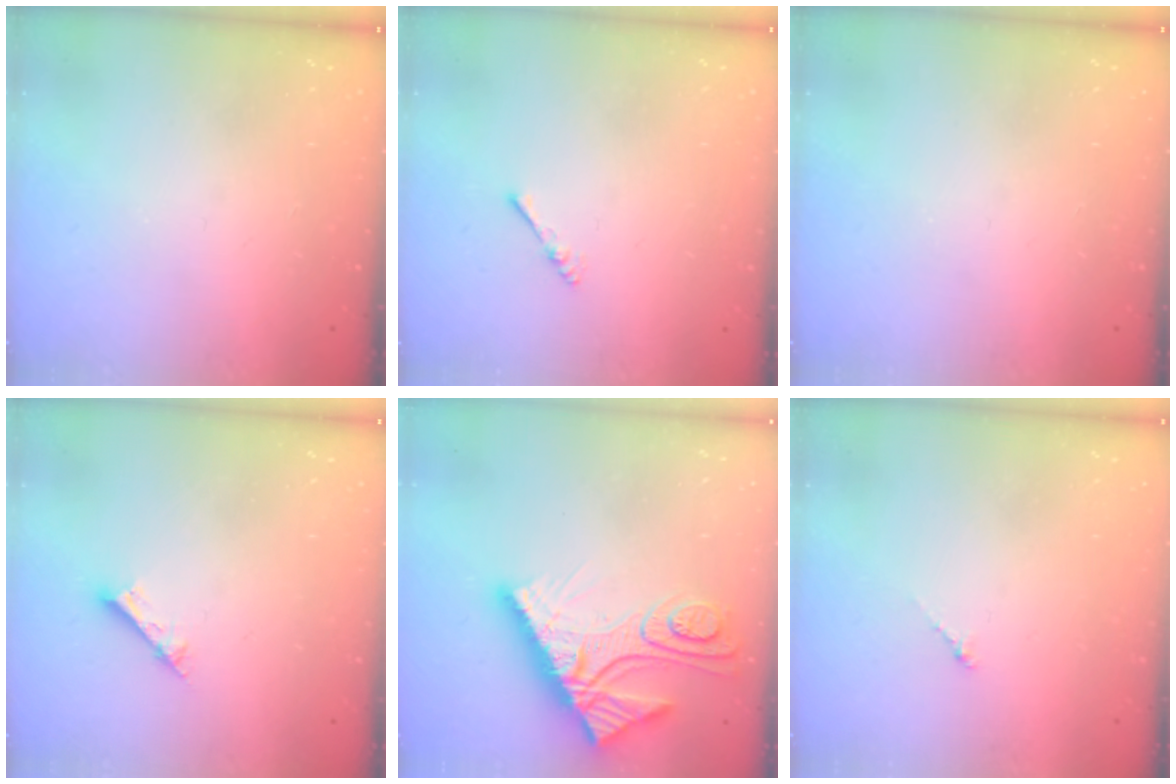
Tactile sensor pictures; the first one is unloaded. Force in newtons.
{"total": 2.2, "press": 2.2, "slide": 0.4}
{"total": 0.0}
{"total": 2.5, "press": 2.5, "slide": 0.1}
{"total": 15.3, "press": 15.3, "slide": 1.4}
{"total": 0.8, "press": 0.6, "slide": 0.4}